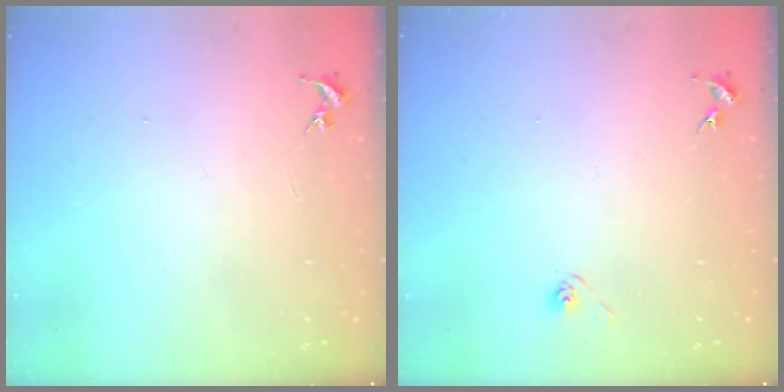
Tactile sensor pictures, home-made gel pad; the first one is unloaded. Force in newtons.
{"total": 3.1, "press": 2.7, "slide": 1.4}